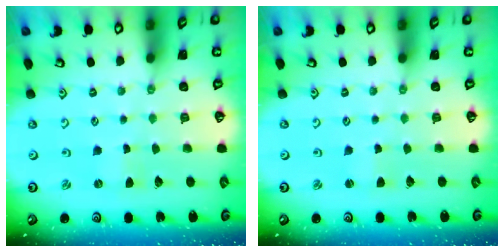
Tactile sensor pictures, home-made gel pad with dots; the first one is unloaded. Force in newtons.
{"total": 1.7, "press": 1.7, "slide": 0.3}